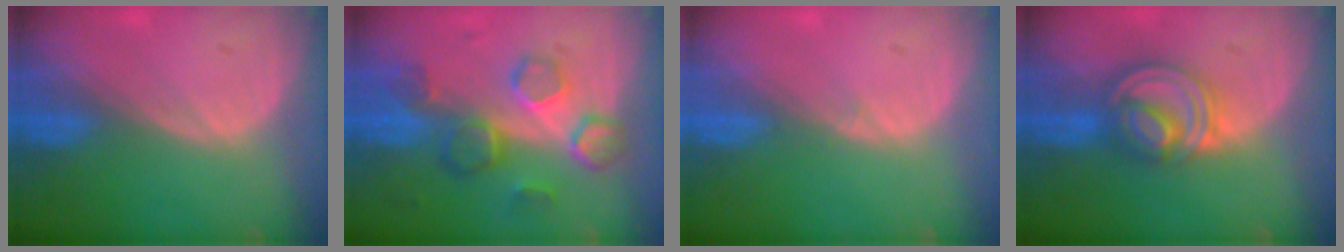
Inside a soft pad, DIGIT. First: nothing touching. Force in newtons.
{"total": 8.5, "press": 7.8, "slide": 3.5}
{"total": 0.6, "press": 0.2, "slide": 0.5}
{"total": 8.1, "press": 6.9, "slide": 4.3}